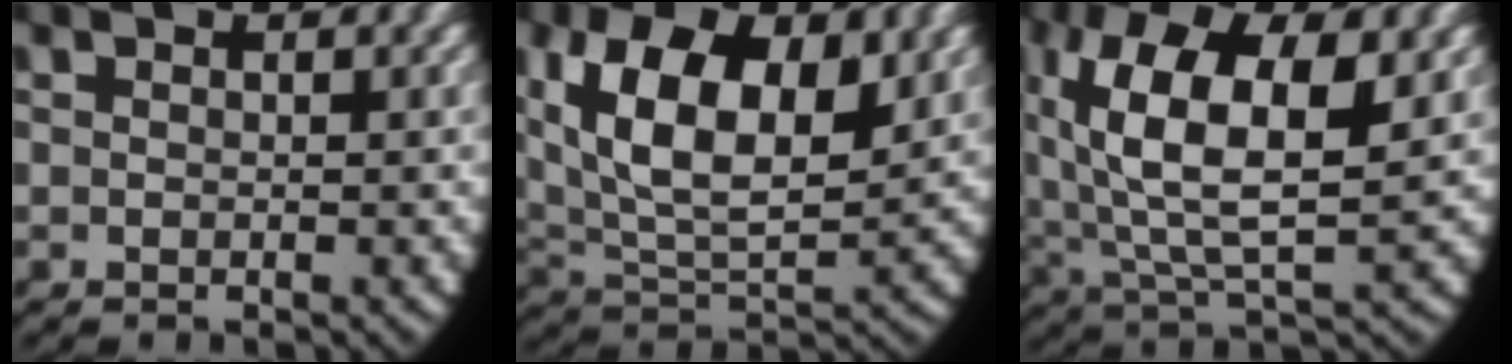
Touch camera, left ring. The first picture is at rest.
{"total": 11.1, "force": [3.0, 7.2, 7.9], "torque": [-0.172, -0.036, 0.064]}
{"total": 8.9, "force": [1.9, 4.3, 7.6], "torque": [-0.159, -0.021, 0.050]}